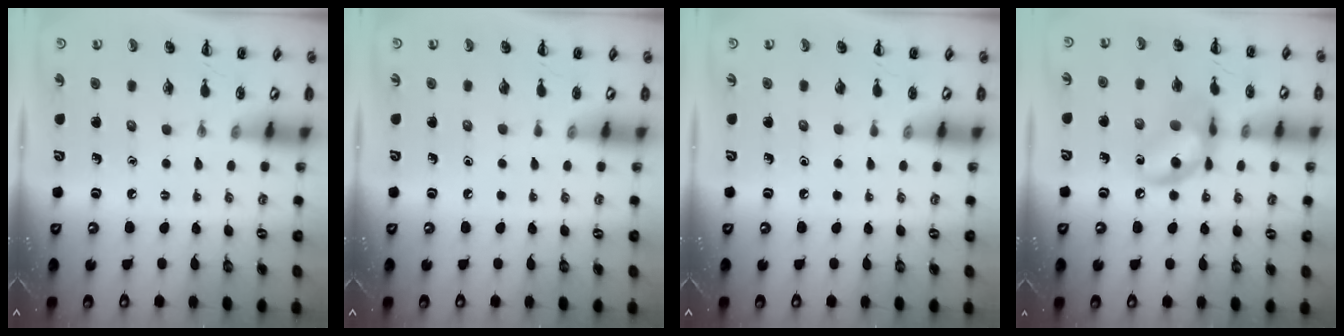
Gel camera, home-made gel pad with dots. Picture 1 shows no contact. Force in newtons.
{"total": 0.0}
{"total": 0.0}
{"total": 12.6, "press": 12.4, "slide": 2.2}